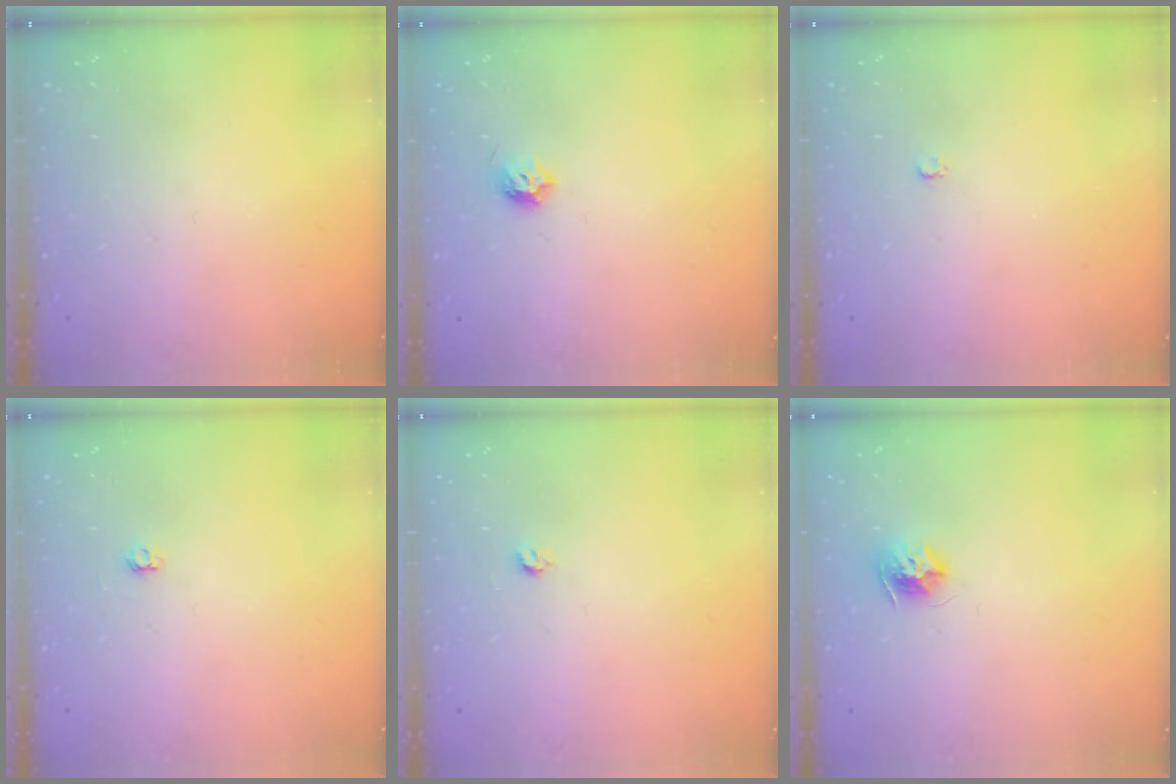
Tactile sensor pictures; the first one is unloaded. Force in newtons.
{"total": 5.7, "press": 5.6, "slide": 1.0}
{"total": 2.0, "press": 2.0, "slide": 0.2}
{"total": 2.9, "press": 2.9, "slide": 0.3}
{"total": 3.0, "press": 3.0, "slide": 0.2}
{"total": 8.3, "press": 8.3, "slide": 0.4}